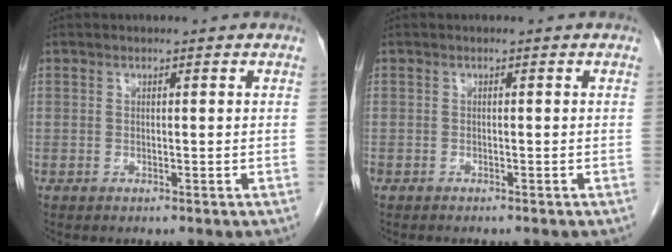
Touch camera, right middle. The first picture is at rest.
{"total": 2.4, "force": [-2.0, 0.9, 1.0], "torque": [-0.019, -0.006, -0.027]}